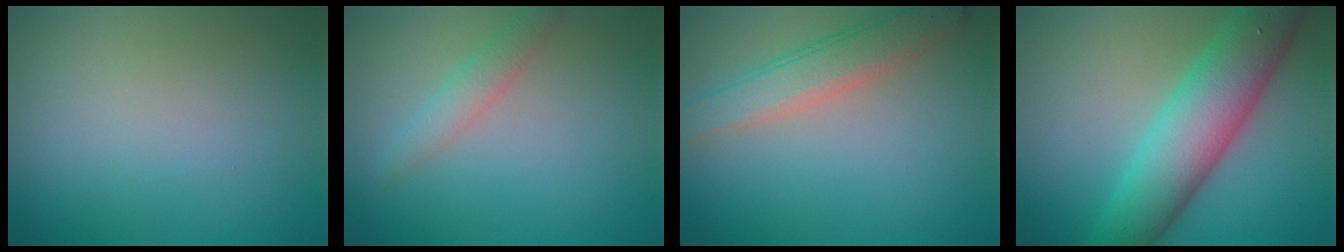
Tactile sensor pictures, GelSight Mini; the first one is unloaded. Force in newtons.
{"total": 2.0, "press": 2.0, "slide": 0.0}
{"total": 4.0, "press": 4.0, "slide": 0.3}
{"total": 9.1, "press": 9.1, "slide": 0.3}